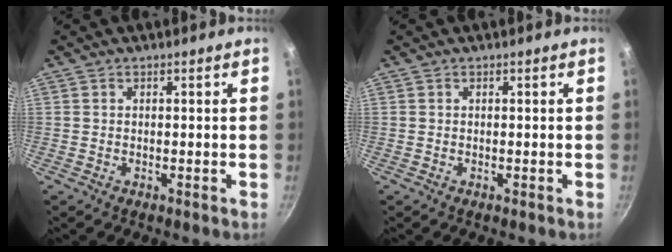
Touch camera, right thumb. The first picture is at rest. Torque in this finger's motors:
{"motor_torque": [-0.16, -0.16, 0.02, -0.01, 0.00]}